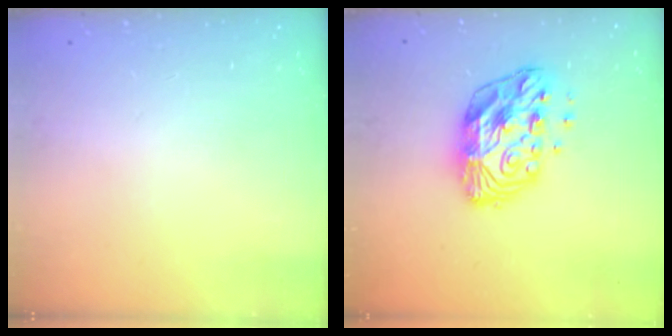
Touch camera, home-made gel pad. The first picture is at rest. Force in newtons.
{"total": 12.5, "press": 12.5, "slide": 0.9}